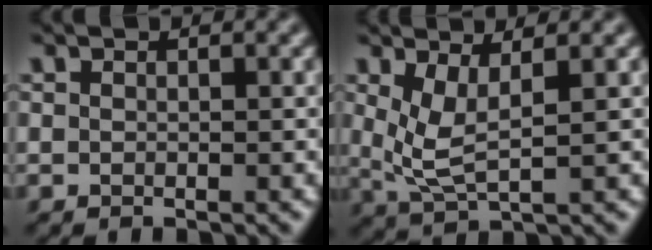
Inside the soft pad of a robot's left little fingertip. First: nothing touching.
{"total": 2.4, "force": [1.0, 0.2, 2.2], "torque": [-0.058, -0.009, 0.024]}